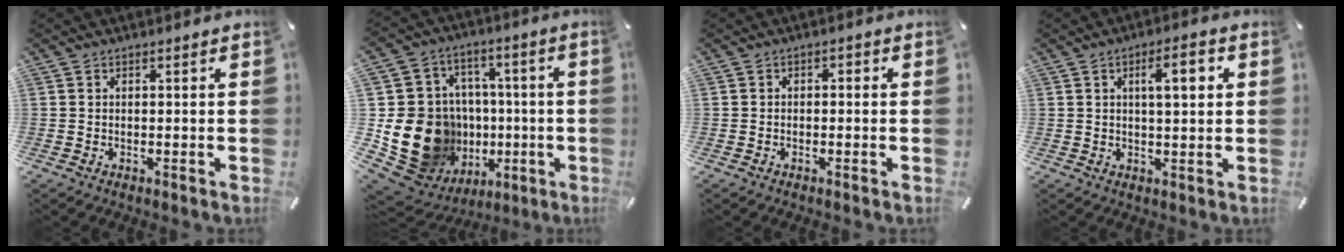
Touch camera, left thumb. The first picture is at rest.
{"total": 24.3, "force": [-3.4, 20.3, 12.9], "torque": [-0.248, -0.005, 0.001]}
{"total": 1.3, "force": [-0.9, 0.8, 0.6], "torque": [-0.011, 0.005, -0.019]}
{"total": 7.1, "force": [2.2, 2.2, 6.3], "torque": [-0.096, -0.004, 0.026]}